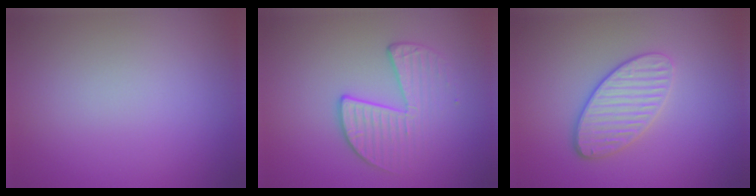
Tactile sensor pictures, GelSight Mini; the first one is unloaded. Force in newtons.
{"total": 3.5, "press": 2.8, "slide": 2.1}
{"total": 3.9, "press": 3.3, "slide": 2.0}